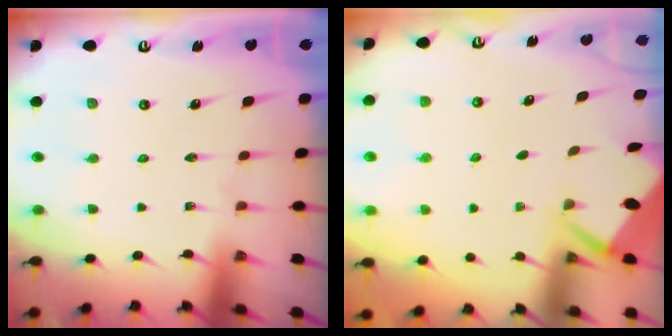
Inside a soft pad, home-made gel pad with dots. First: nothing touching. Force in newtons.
{"total": 2.6, "press": 2.6, "slide": 0.4}